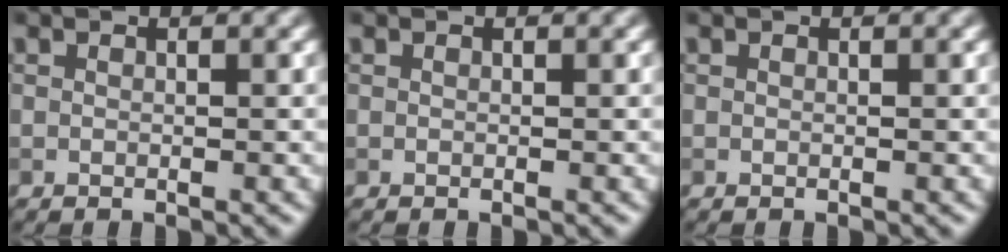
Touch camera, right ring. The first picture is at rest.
{"total": 0.0}
{"total": 0.0}